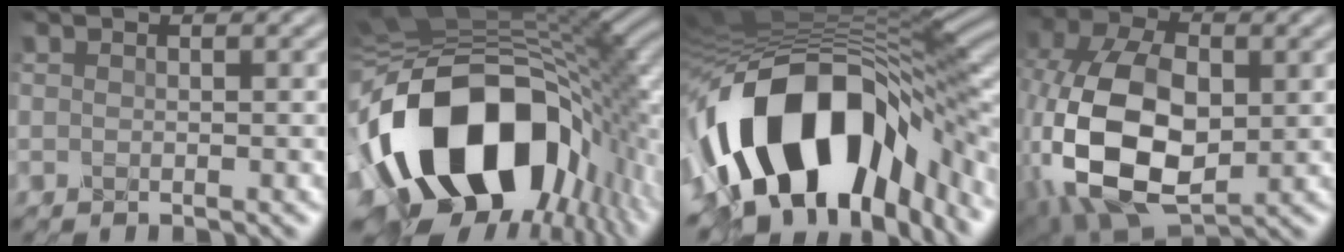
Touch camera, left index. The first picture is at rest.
{"total": 18.7, "force": [-6.3, 11.6, 13.3], "torque": [-0.248, -0.009, -0.107]}
{"total": 17.0, "force": [-5.7, 8.9, 13.3], "torque": [-0.244, -0.010, -0.091]}
{"total": 13.8, "force": [-2.2, 8.5, 10.6], "torque": [-0.252, -0.013, -0.045]}